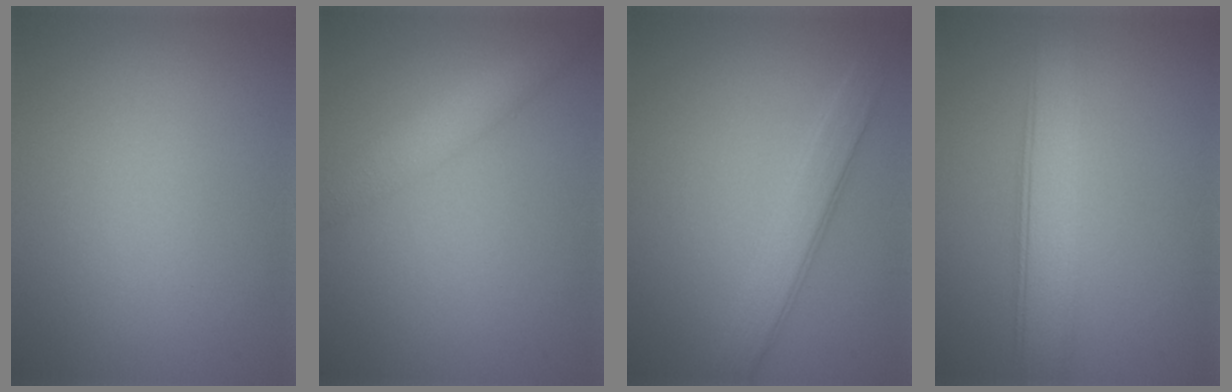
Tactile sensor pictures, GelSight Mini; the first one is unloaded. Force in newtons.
{"total": 3.2, "press": 3.2, "slide": 0.1}
{"total": 3.3, "press": 3.3, "slide": 0.1}
{"total": 4.7, "press": 4.7, "slide": 0.2}